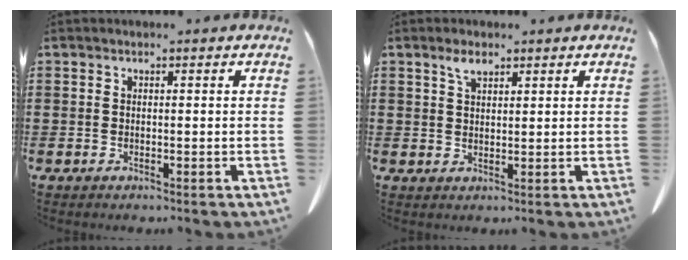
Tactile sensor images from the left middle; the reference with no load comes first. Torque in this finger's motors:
{"motor_torque": [0.18, 0.39, 0.00, 0.00]}